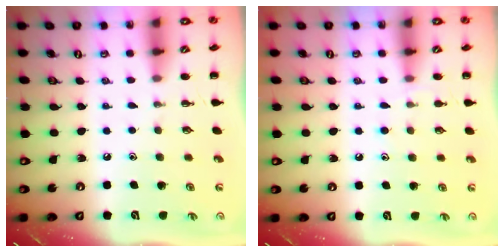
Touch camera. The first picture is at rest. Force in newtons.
{"total": 5.6, "press": 5.2, "slide": 2.1}